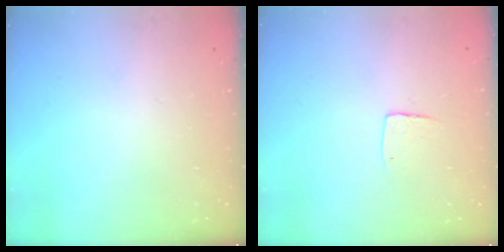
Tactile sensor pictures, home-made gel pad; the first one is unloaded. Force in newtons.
{"total": 5.3, "press": 5.3, "slide": 0.4}